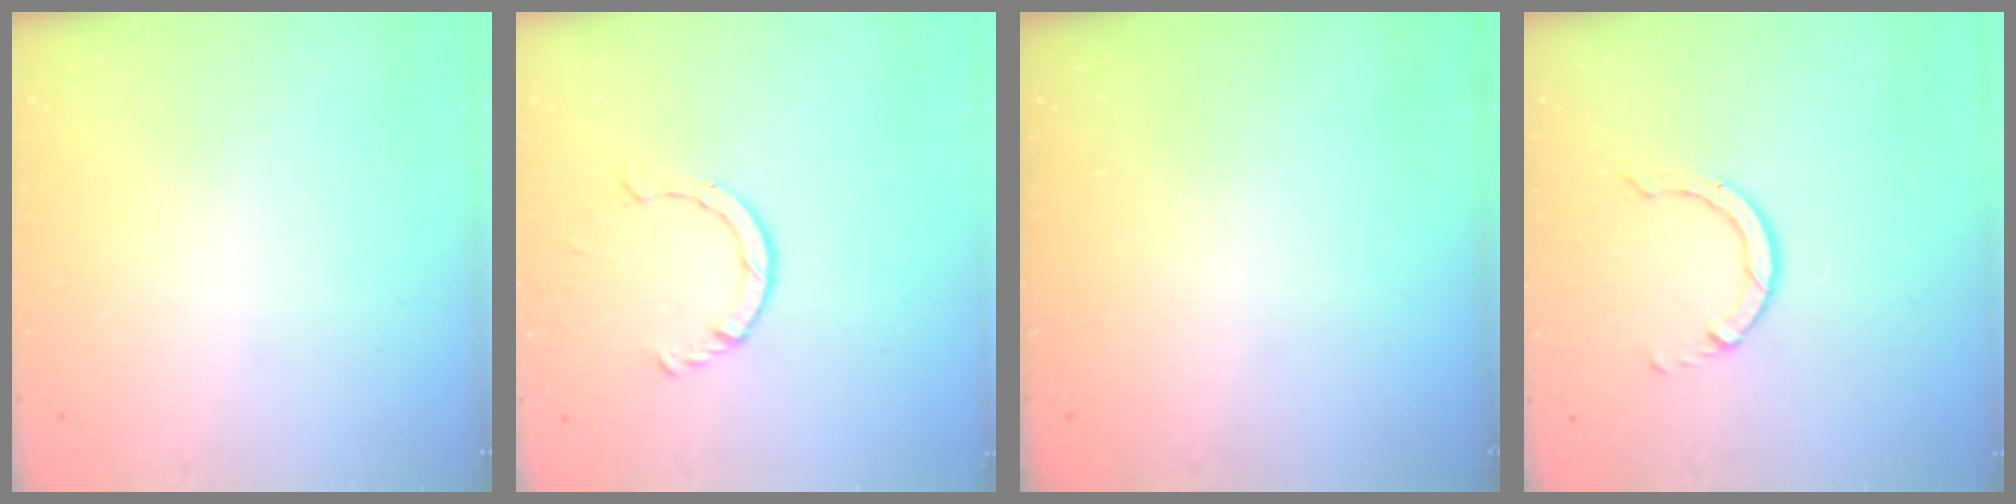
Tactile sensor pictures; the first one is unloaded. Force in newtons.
{"total": 2.9, "press": 2.9, "slide": 0.4}
{"total": 0.0}
{"total": 5.5, "press": 5.5, "slide": 0.5}